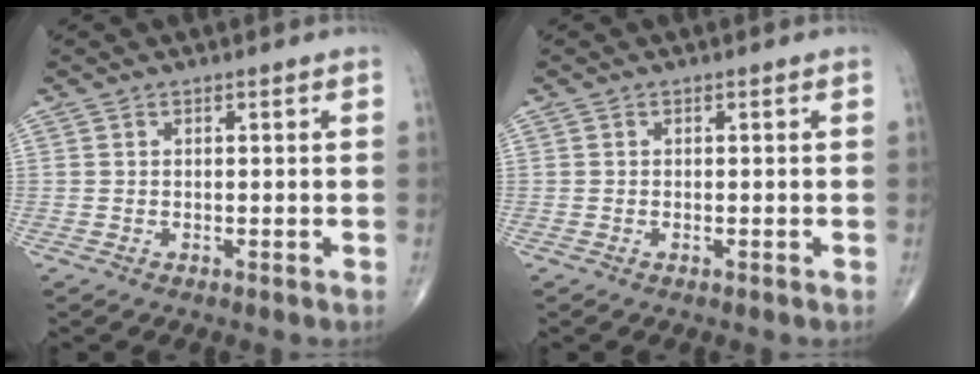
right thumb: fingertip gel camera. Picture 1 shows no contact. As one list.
[{"total": 0.0}]